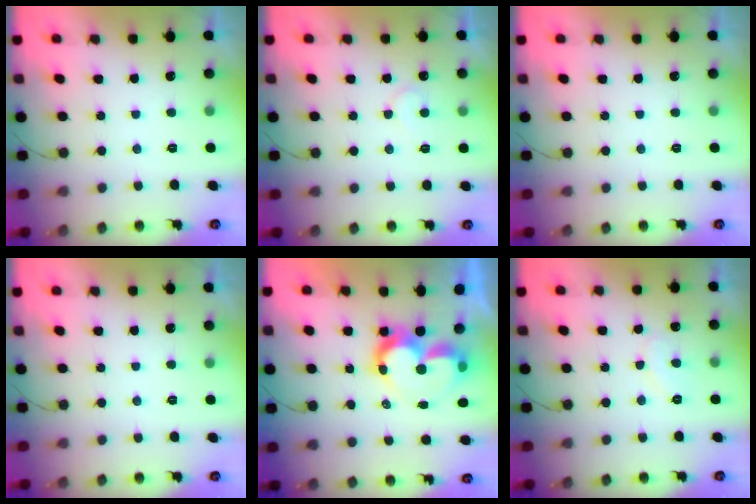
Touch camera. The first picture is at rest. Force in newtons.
{"total": 6.6, "press": 6.6, "slide": 0.5}
{"total": 0.0}
{"total": 0.0}
{"total": 10.5, "press": 10.4, "slide": 1.0}
{"total": 6.8, "press": 6.8, "slide": 0.5}